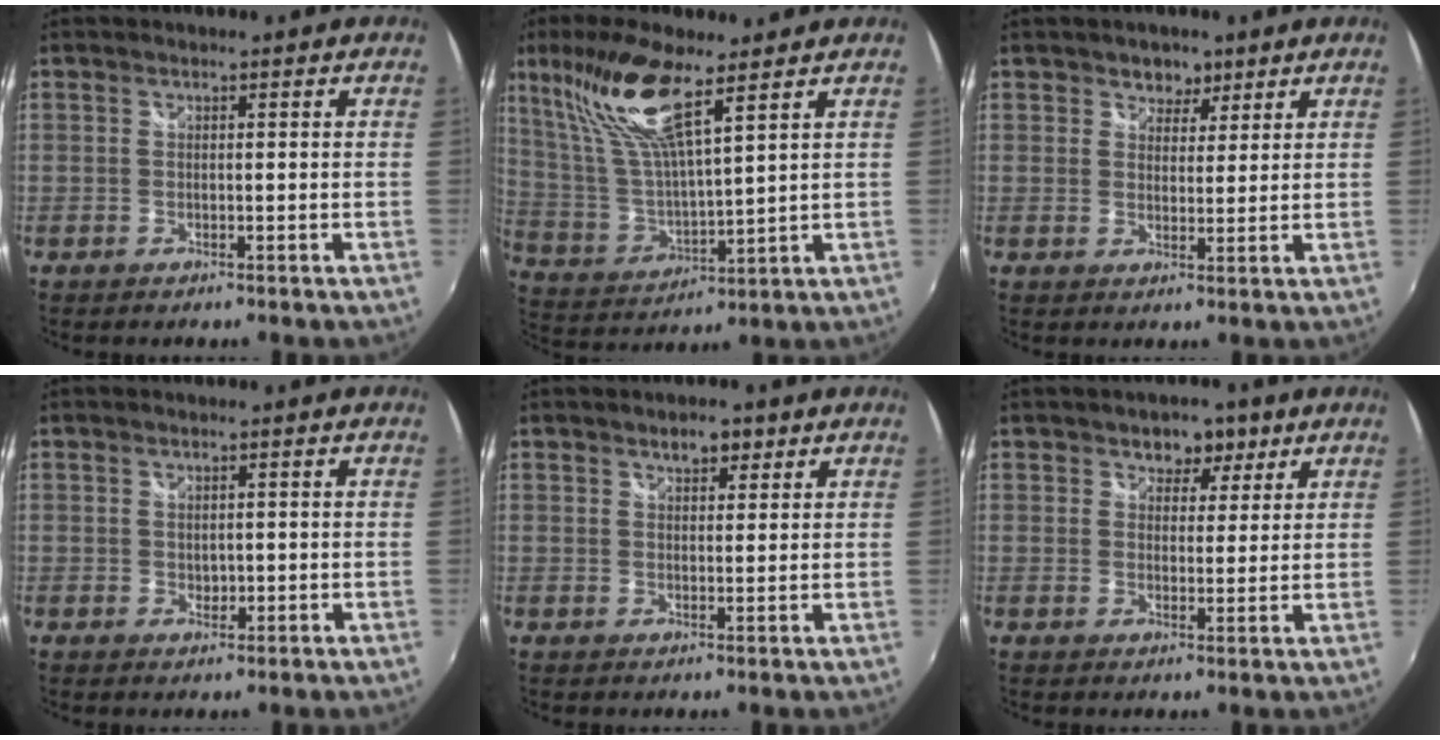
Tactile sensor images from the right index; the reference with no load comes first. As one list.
[{"total": 15.4, "force": [9.6, 2.8, 11.6], "torque": [-0.225, 0.020, 0.199]}, {"total": 3.6, "force": [2.3, 2.7, 0.7], "torque": [-0.001, 0.000, 0.035]}, {"total": 1.6, "force": [0.1, 1.4, 0.8], "torque": [-0.008, -0.001, 0.004]}, {"total": 3.3, "force": [2.1, 1.7, 1.9], "torque": [-0.026, 0.009, 0.033]}, {"total": 4.9, "force": [2.8, 3.5, 1.9], "torque": [-0.018, 0.003, 0.038]}]